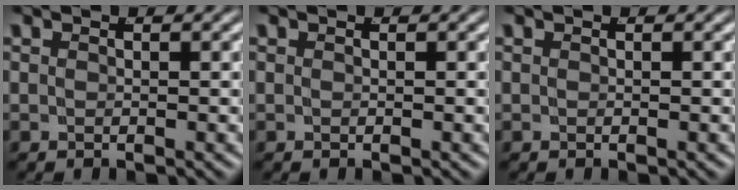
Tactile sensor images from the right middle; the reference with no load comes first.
{"total": 0.0}
{"total": 0.0}